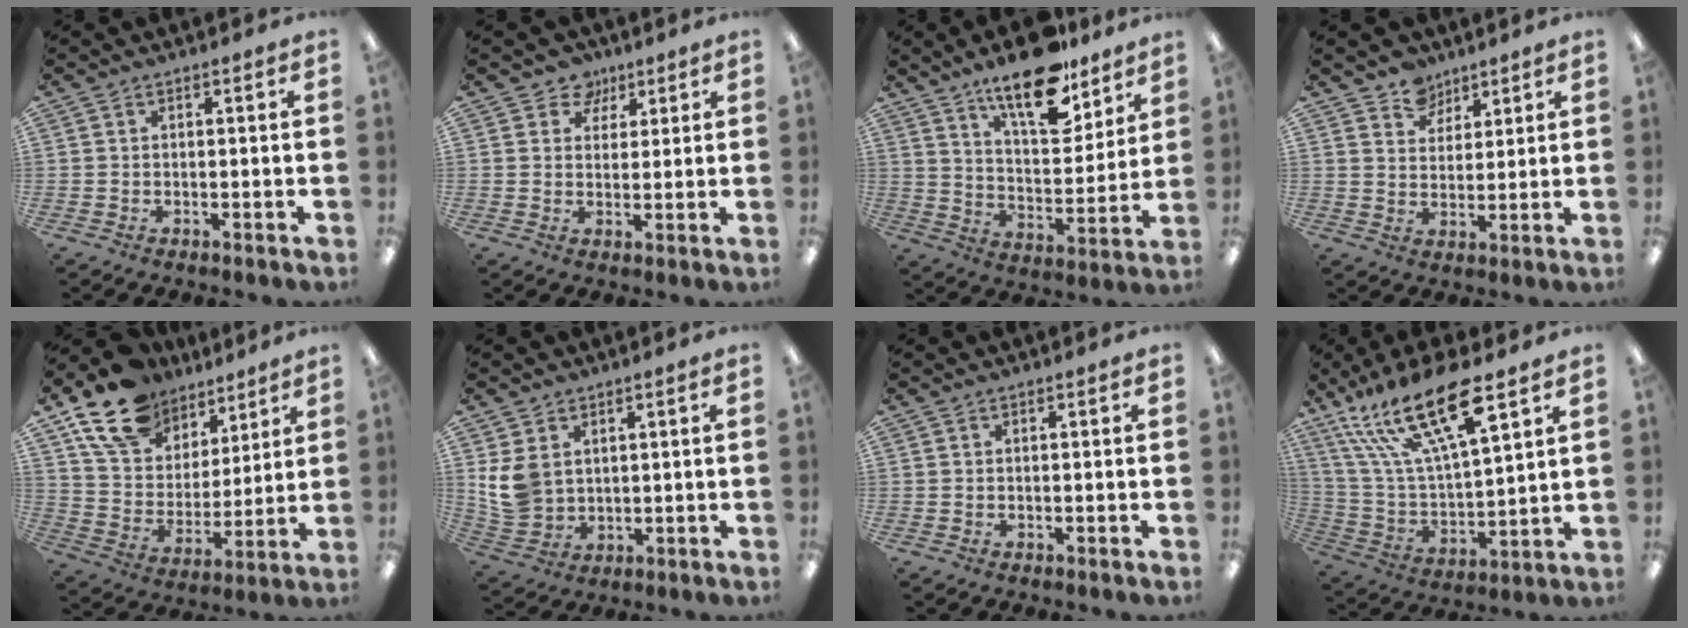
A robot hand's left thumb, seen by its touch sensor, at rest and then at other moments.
{"total": 5.8, "force": [3.5, 4.4, 1.0], "torque": [-0.008, -0.018, 0.061]}
{"total": 17.3, "force": [13.1, 6.3, 9.4], "torque": [-0.148, -0.081, 0.222]}
{"total": 6.8, "force": [5.4, 4.1, 0.3], "torque": [-0.008, -0.035, 0.101]}
{"total": 17.4, "force": [12.4, 10.6, 6.3], "torque": [-0.131, -0.067, 0.232]}
{"total": 8.2, "force": [2.7, 6.6, 4.1], "torque": [-0.107, -0.004, 0.054]}
{"total": 0.0}
{"total": 21.5, "force": [13.6, 7.0, 15.0], "torque": [-0.297, -0.078, 0.229]}